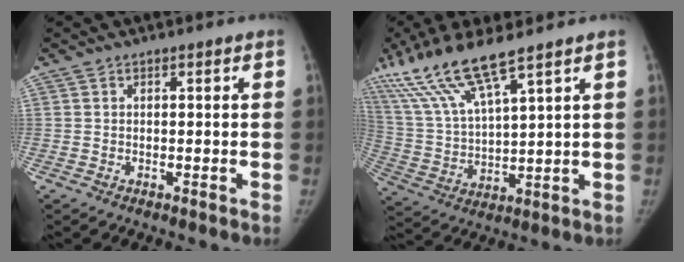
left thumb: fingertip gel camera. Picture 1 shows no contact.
{"total": 14.7, "force": [10.2, 2.3, 10.4], "torque": [-0.223, -0.037, 0.212]}